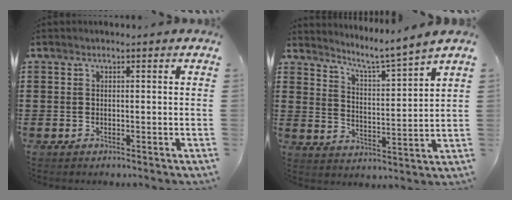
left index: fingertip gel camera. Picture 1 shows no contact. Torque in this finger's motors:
{"motor_torque": [0.52, -0.49, 0.11, 0.01]}